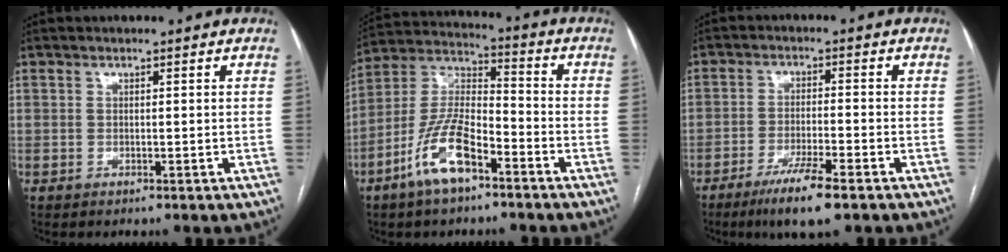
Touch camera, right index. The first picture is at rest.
{"total": 12.2, "force": [-6.6, 4.4, 9.2], "torque": [-0.206, 0.006, -0.123]}
{"total": 7.7, "force": [-5.0, 0.5, 5.9], "torque": [-0.108, -0.017, -0.084]}